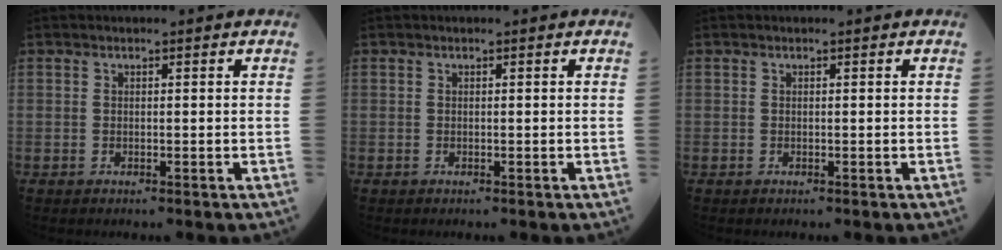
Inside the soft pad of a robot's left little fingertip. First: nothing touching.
{"total": 0.0}
{"total": 0.0}